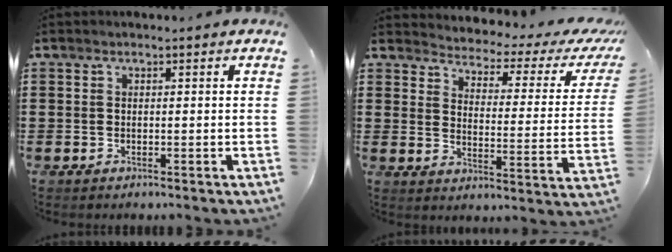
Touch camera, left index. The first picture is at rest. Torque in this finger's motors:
{"motor_torque": [0.94, -1.20, 0.10, 0.00]}